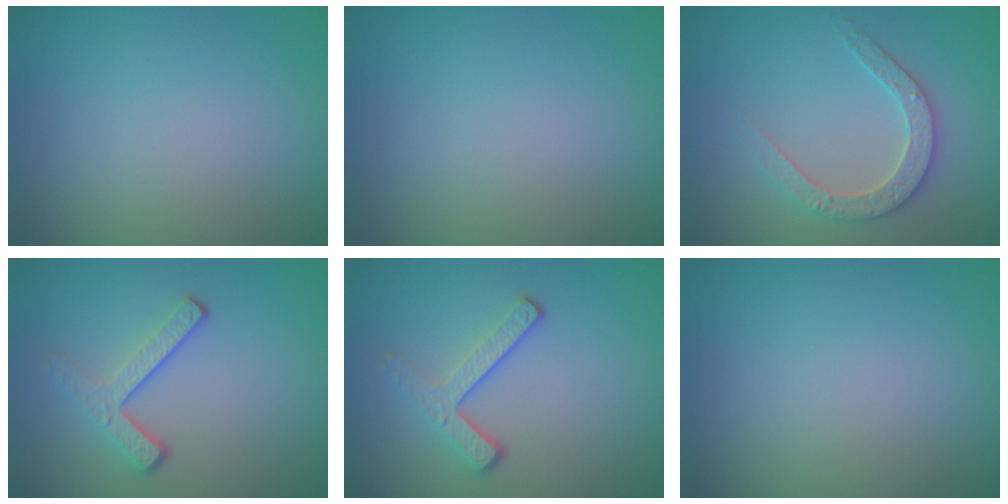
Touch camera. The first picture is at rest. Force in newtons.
{"total": 0.0}
{"total": 2.9, "press": 2.9, "slide": 0.5}
{"total": 3.3, "press": 2.3, "slide": 2.3}
{"total": 3.3, "press": 2.3, "slide": 2.3}
{"total": 0.0}